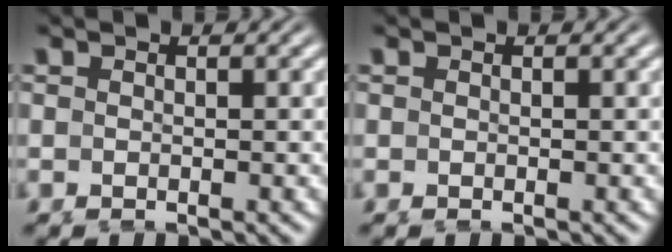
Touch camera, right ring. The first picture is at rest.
{"total": 0.0}